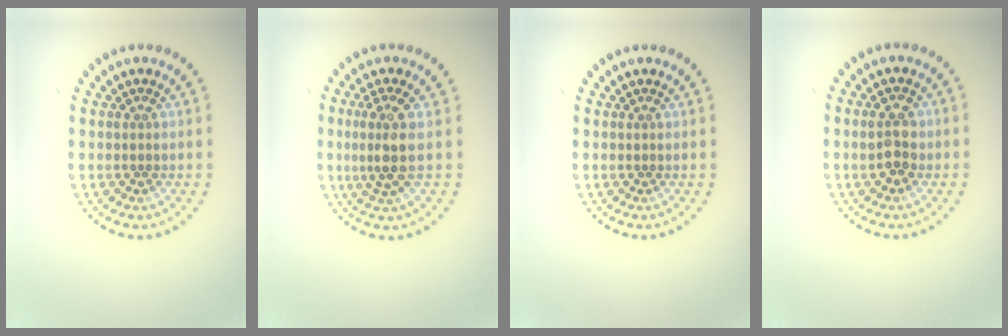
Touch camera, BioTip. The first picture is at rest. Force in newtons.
{"total": 3.0, "press": 2.4, "slide": 1.8}
{"total": 0.0}
{"total": 2.4, "press": 2.4, "slide": 0.2}